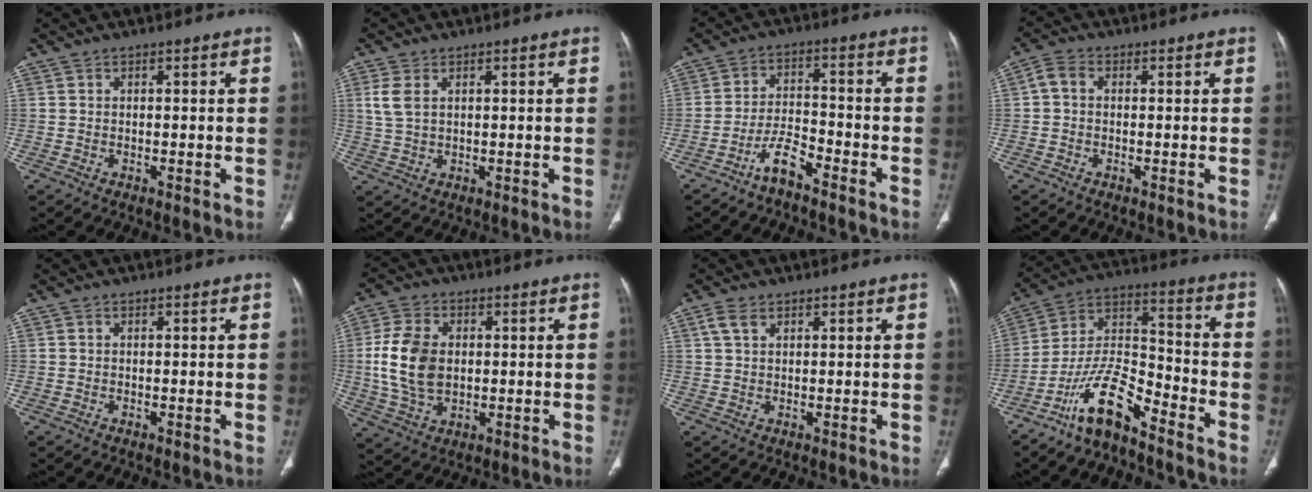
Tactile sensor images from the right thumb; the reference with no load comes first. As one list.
[{"total": 3.6, "force": [1.2, 2.2, 2.7], "torque": [-0.066, 0.004, 0.028]}, {"total": 5.6, "force": [-4.4, 1.4, 3.2], "torque": [-0.060, 0.034, -0.087]}, {"total": 3.0, "force": [0.1, 2.2, 2.1], "torque": [-0.040, 0.009, -0.006]}, {"total": 0.0}, {"total": 11.9, "force": [0.5, 8.1, 8.7], "torque": [-0.168, 0.003, 0.014]}, {"total": 2.9, "force": [1.5, 1.7, 1.8], "torque": [-0.038, 0.006, 0.034]}, {"total": 12.5, "force": [-9.2, 3.7, 7.6], "torque": [-0.142, 0.084, -0.180]}]